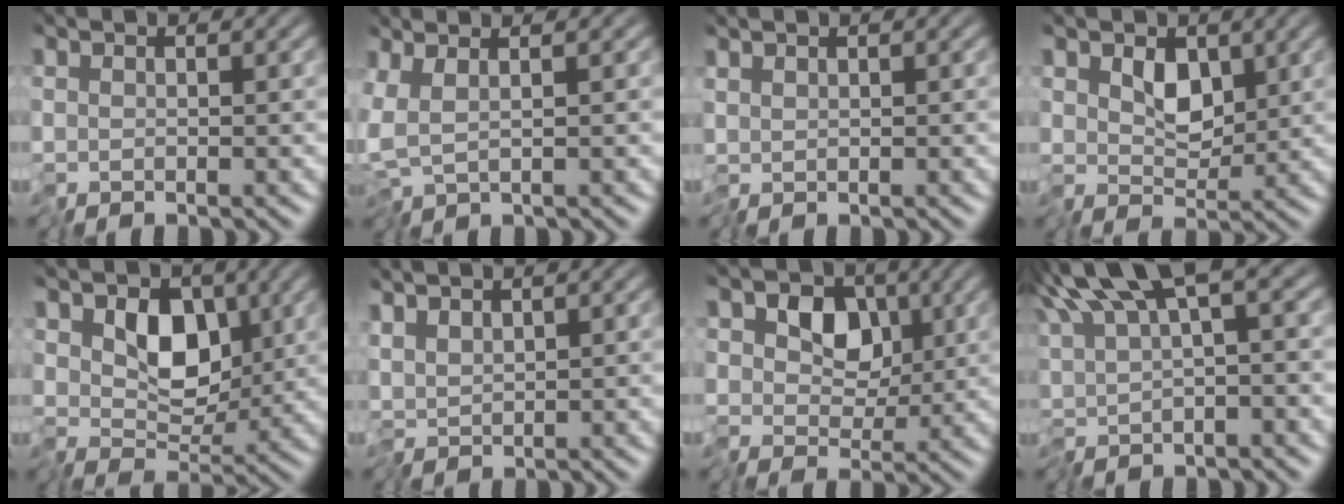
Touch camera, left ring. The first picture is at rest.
{"total": 2.8, "force": [1.3, 0.7, 2.4], "torque": [-0.050, 0.006, 0.021]}
{"total": 0.6, "force": [0.3, 0.3, 0.5], "torque": [-0.012, 0.001, 0.006]}
{"total": 2.5, "force": [0.4, 1.8, 1.8], "torque": [-0.034, -0.010, 0.004]}
{"total": 4.8, "force": [0.3, 3.4, 3.4], "torque": [-0.051, -0.011, -0.004]}
{"total": 1.8, "force": [0.6, 0.7, 1.6], "torque": [-0.034, 0.005, 0.005]}
{"total": 4.4, "force": [0.2, 3.6, 2.5], "torque": [-0.034, -0.004, -0.015]}
{"total": 9.6, "force": [3.5, 3.5, 8.2], "torque": [-0.171, 0.004, 0.066]}